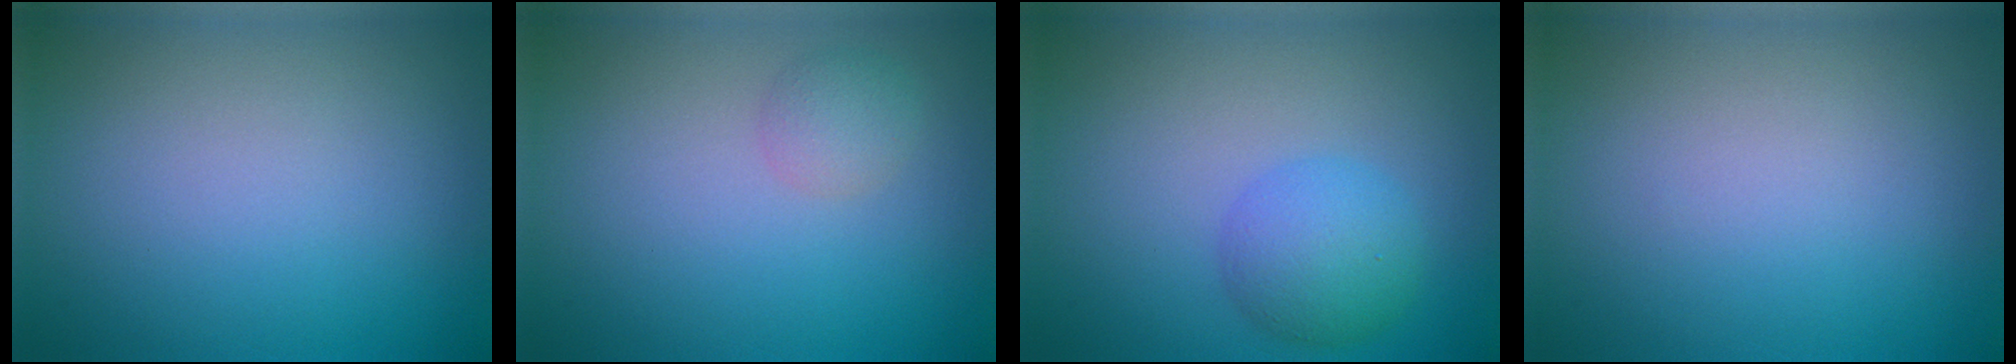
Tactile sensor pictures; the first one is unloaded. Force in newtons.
{"total": 1.5, "press": 1.5, "slide": 0.1}
{"total": 3.7, "press": 3.7, "slide": 0.0}
{"total": 0.0}